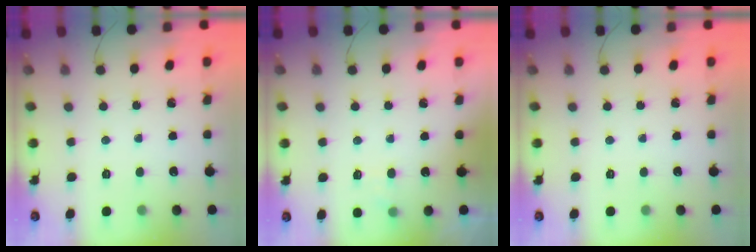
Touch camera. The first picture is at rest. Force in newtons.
{"total": 1.6, "press": 1.2, "slide": 1.1}
{"total": 0.0}